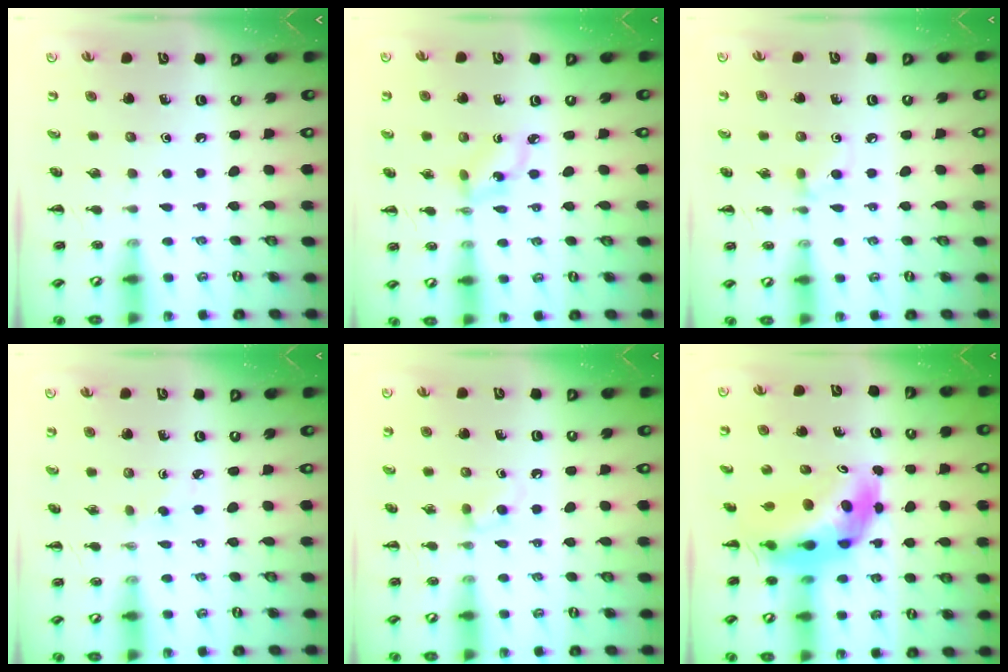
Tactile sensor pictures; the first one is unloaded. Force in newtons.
{"total": 2.8, "press": 2.7, "slide": 0.8}
{"total": 5.2, "press": 5.0, "slide": 1.4}
{"total": 2.3, "press": 2.1, "slide": 0.9}
{"total": 2.9, "press": 2.6, "slide": 1.3}
{"total": 9.7, "press": 9.2, "slide": 3.2}